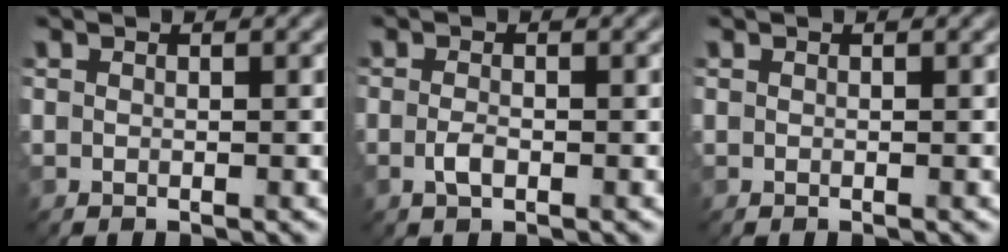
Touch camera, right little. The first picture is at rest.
{"total": 1.2, "force": [-0.4, 0.5, 1.0], "torque": [-0.022, 0.000, -0.010]}
{"total": 0.0}